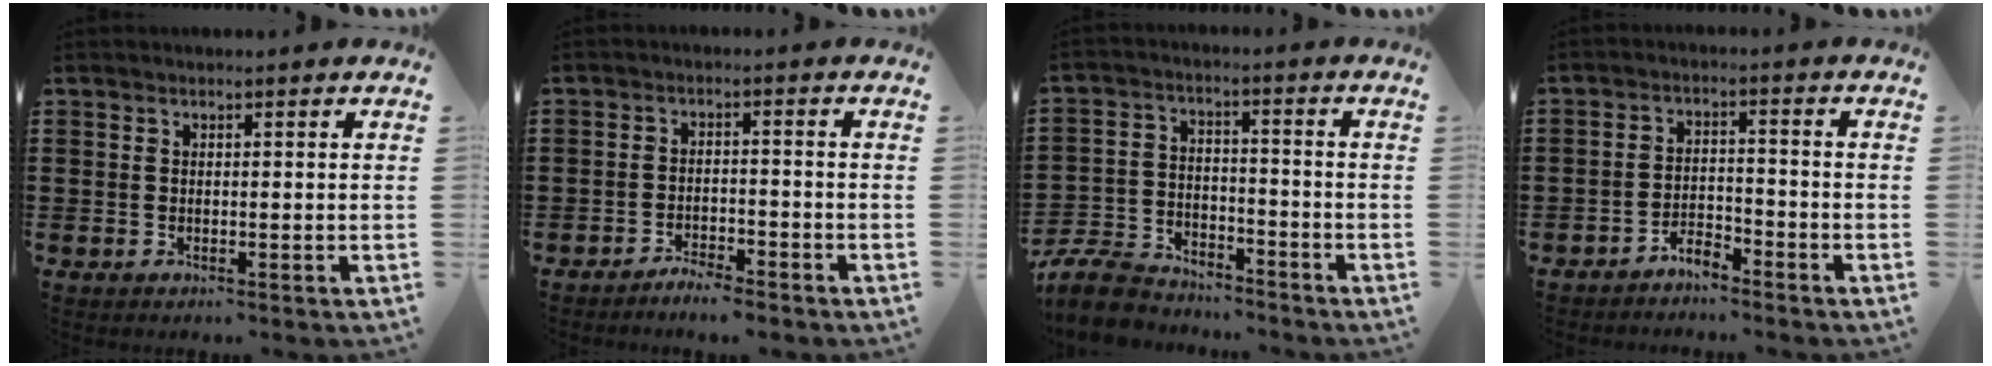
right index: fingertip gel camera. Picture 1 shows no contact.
{"total": 2.9, "force": [-2.9, 0.1, 0.2], "torque": [-0.010, 0.001, -0.059]}
{"total": 7.8, "force": [-7.4, 1.9, 1.6], "torque": [-0.049, 0.015, -0.149]}
{"total": 3.2, "force": [-3.2, 0.4, 0.5], "torque": [-0.015, 0.006, -0.066]}